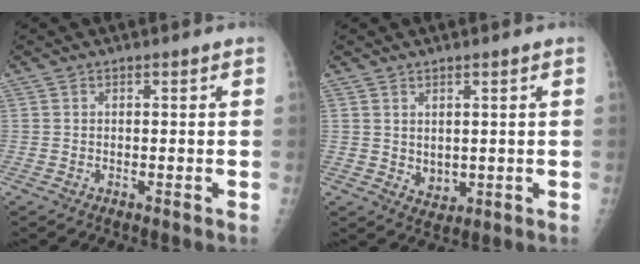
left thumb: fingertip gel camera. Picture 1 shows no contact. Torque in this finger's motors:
{"motor_torque": [-0.18, 0.09, 0.03, 0.02, 0.00]}